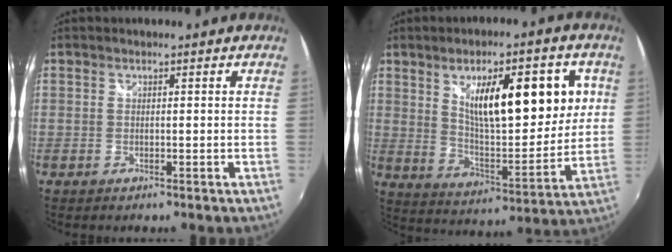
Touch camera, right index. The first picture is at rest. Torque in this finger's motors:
{"motor_torque": [1.24, 0.90, 0.90, 0.21]}